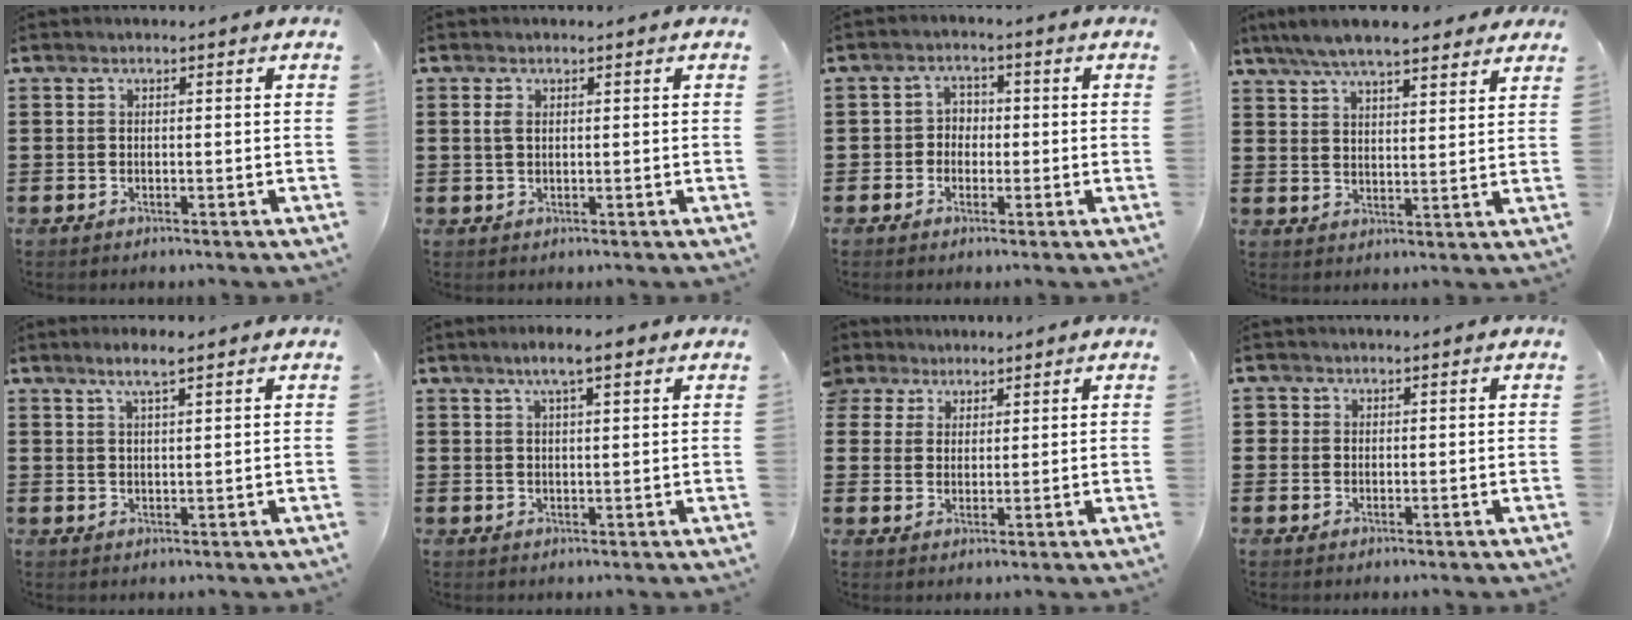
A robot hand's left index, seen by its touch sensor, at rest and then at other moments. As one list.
[{"total": 1.6, "force": [0.5, 0.8, 1.2], "torque": [-0.028, 0.006, 0.009]}, {"total": 2.7, "force": [-0.8, 2.4, 0.8], "torque": [-0.028, 0.009, -0.023]}, {"total": 6.5, "force": [5.8, 1.2, 2.8], "torque": [-0.073, -0.011, 0.105]}, {"total": 3.1, "force": [2.1, 0.3, 2.2], "torque": [-0.047, 0.004, 0.037]}, {"total": 4.4, "force": [2.8, 0.7, 3.4], "torque": [-0.070, 0.007, 0.047]}, {"total": 3.8, "force": [2.7, 2.7, -0.1], "torque": [-0.018, 0.009, 0.050]}, {"total": 1.2, "force": [0.5, 1.0, 0.2], "torque": [-0.006, 0.006, 0.009]}]